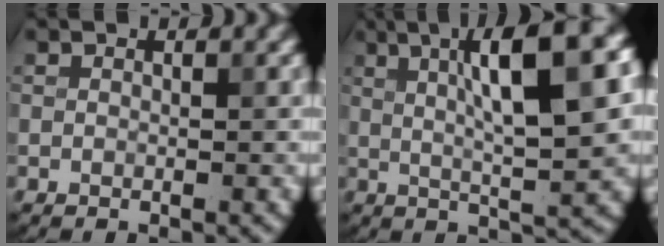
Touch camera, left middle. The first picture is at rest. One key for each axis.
{"total": 11.7, "fx": 3.3, "fy": 2.7, "fz": 10.9, "tx": -0.150, "ty": 0.018, "tz": 0.050}